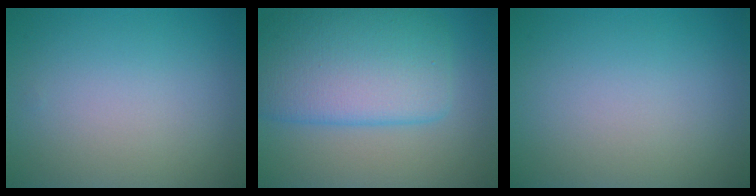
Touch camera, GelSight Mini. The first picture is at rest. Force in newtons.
{"total": 8.2, "press": 8.2, "slide": 0.1}
{"total": 0.0}